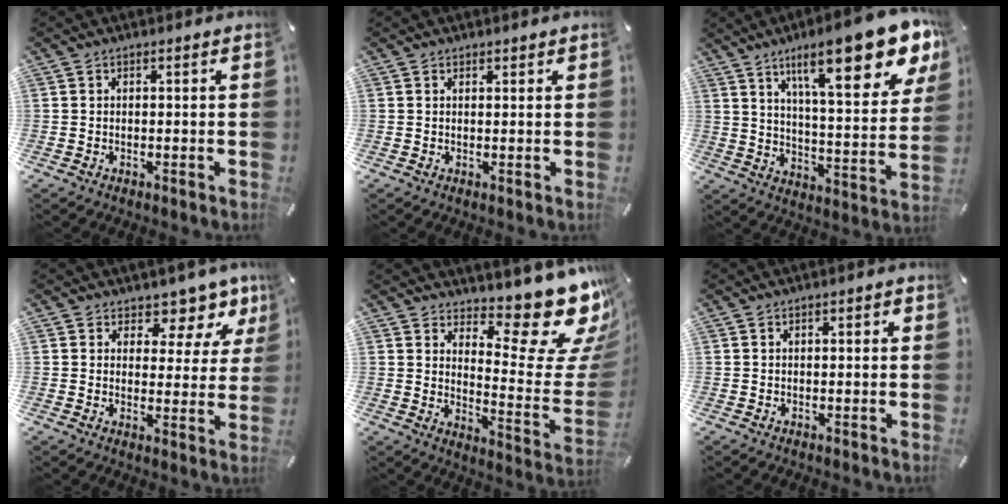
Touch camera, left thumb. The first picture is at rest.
{"total": 0.8, "force": [0.6, 0.4, 0.2], "torque": [-0.004, -0.001, 0.013]}
{"total": 22.2, "force": [12.7, 6.8, 16.8], "torque": [-0.253, -0.070, 0.198]}
{"total": 7.9, "force": [6.1, 4.1, 2.8], "torque": [-0.030, -0.058, 0.103]}
{"total": 17.4, "force": [12.6, 6.3, 10.4], "torque": [-0.106, -0.124, 0.202]}
{"total": 1.0, "force": [0.1, 0.6, 0.8], "torque": [-0.016, 0.005, 0.001]}